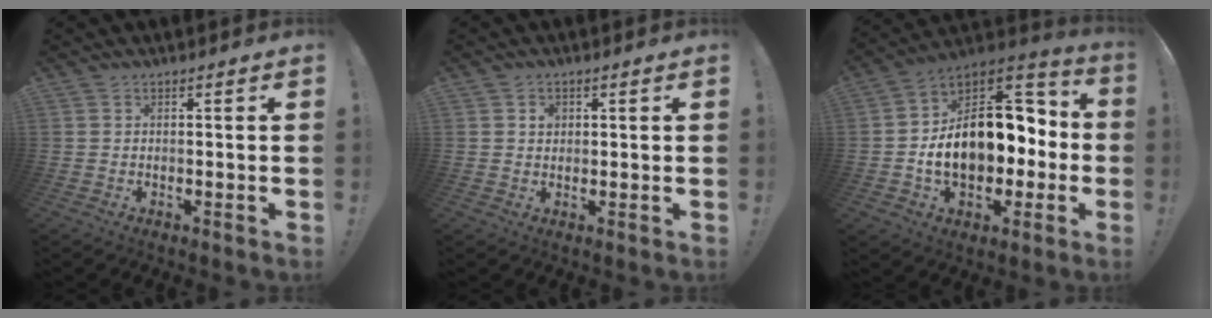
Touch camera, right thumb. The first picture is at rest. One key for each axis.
{"total": 1.9, "fx": 0.6, "fy": 1.7, "fz": 0.8, "tx": 0.003, "ty": -0.004, "tz": 0.007}
{"total": 20.8, "fx": -1.8, "fy": 13.9, "fz": 15.3, "tx": -0.229, "ty": 0.009, "tz": -0.016}